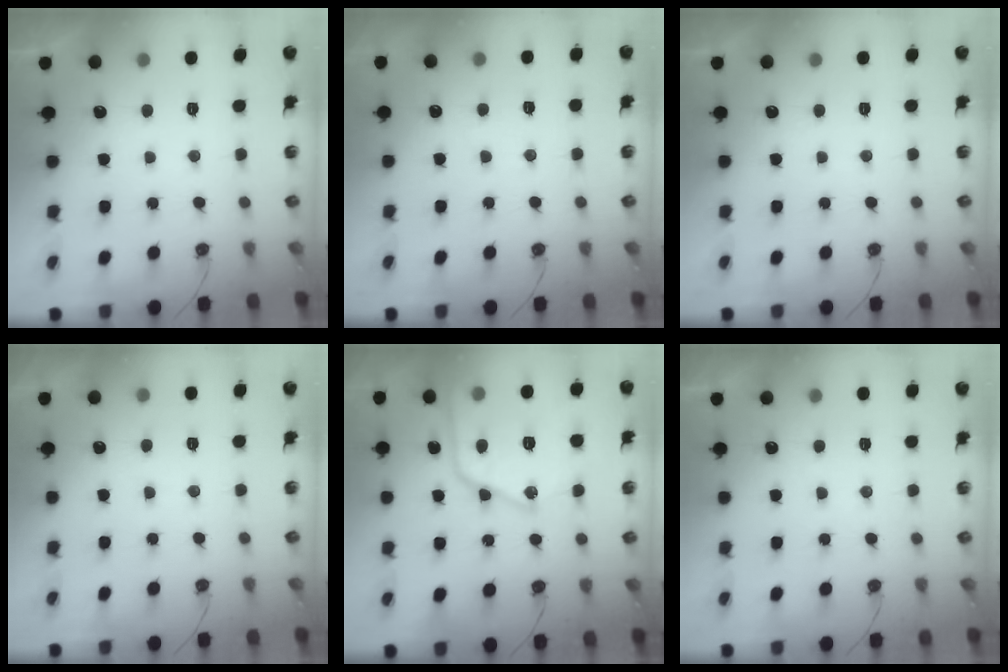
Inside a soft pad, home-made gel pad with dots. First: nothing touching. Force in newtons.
{"total": 5.0, "press": 4.9, "slide": 0.7}
{"total": 0.0}
{"total": 4.6, "press": 4.6, "slide": 0.7}
{"total": 21.5, "press": 21.4, "slide": 1.5}
{"total": 3.4, "press": 3.4, "slide": 0.4}